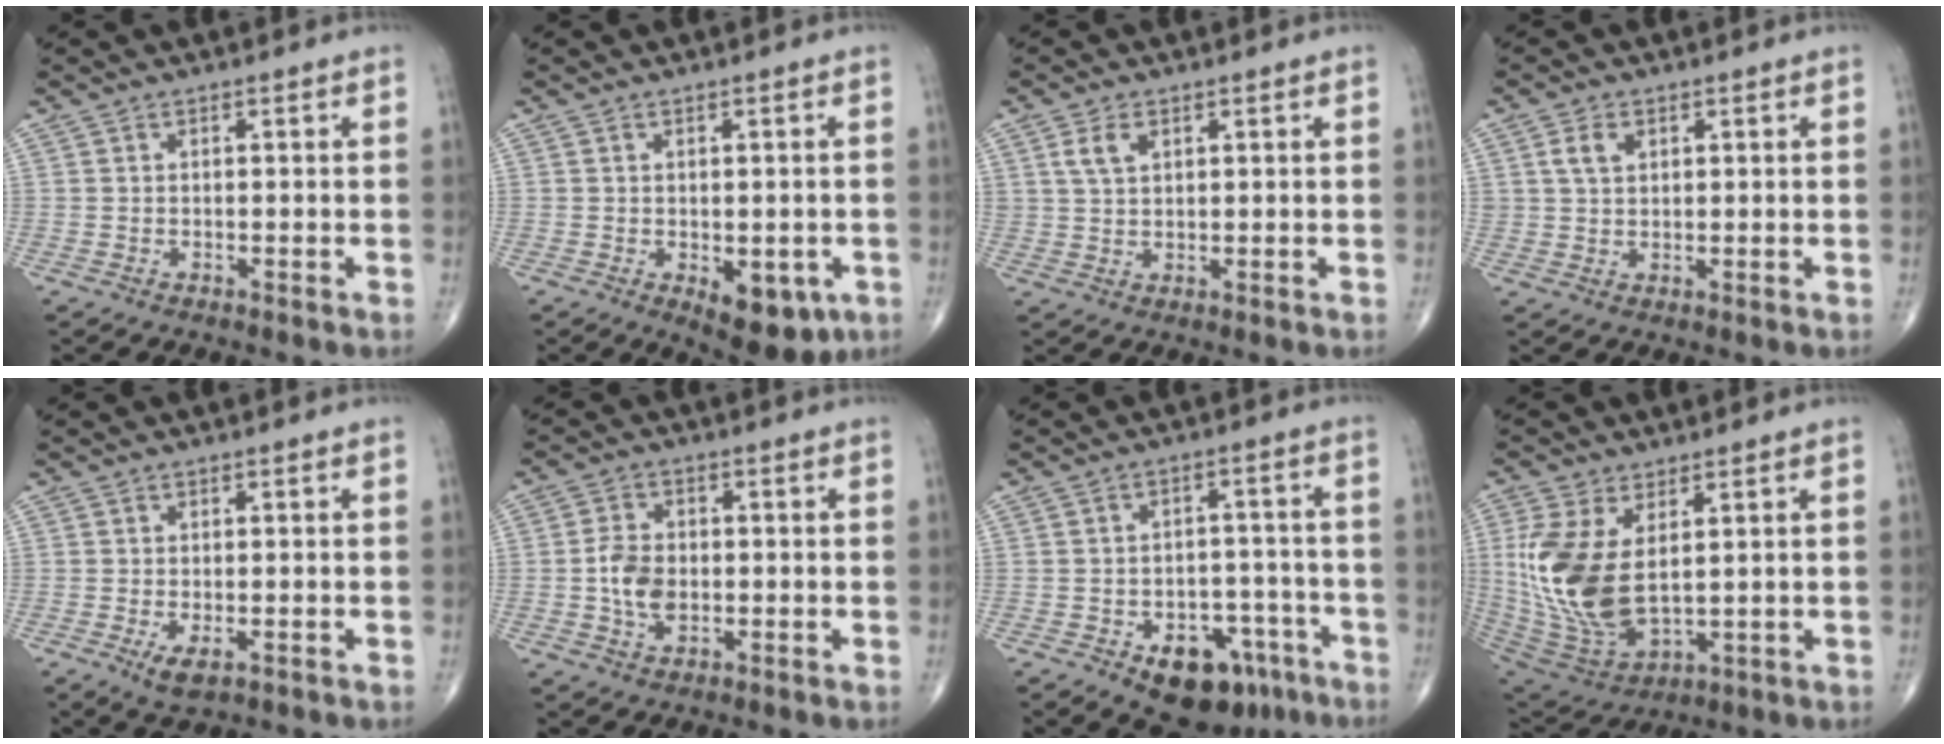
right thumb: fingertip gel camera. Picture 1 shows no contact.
{"total": 8.5, "force": [-2.8, 4.4, 6.7], "torque": [-0.065, -0.007, -0.026]}
{"total": 3.7, "force": [1.7, 2.3, 2.3], "torque": [-0.039, -0.002, 0.035]}
{"total": 3.1, "force": [1.3, 2.3, 1.7], "torque": [-0.025, 0.001, 0.024]}
{"total": 3.2, "force": [-1.2, 1.4, 2.6], "torque": [-0.050, -0.008, -0.017]}
{"total": 6.1, "force": [-0.7, 4.2, 4.4], "torque": [-0.075, 0.005, -0.014]}
{"total": 12.6, "force": [-6.9, 7.7, 7.2], "torque": [-0.057, 0.047, -0.089]}
{"total": 16.4, "force": [2.7, 8.9, 13.4], "torque": [-0.288, -0.020, 0.074]}